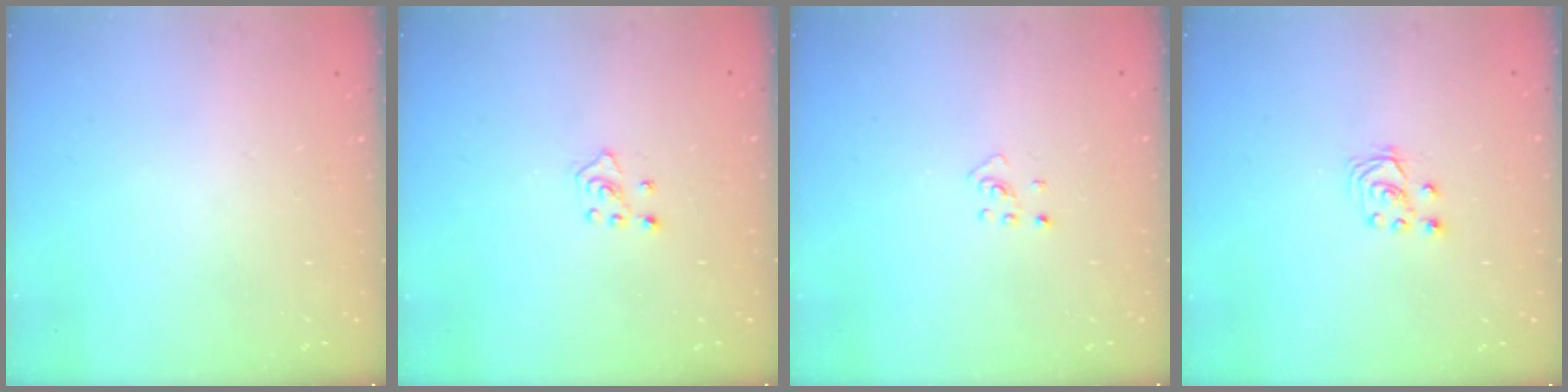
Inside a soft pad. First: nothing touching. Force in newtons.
{"total": 4.1, "press": 4.1, "slide": 0.5}
{"total": 2.7, "press": 2.7, "slide": 0.5}
{"total": 2.8, "press": 2.7, "slide": 0.7}